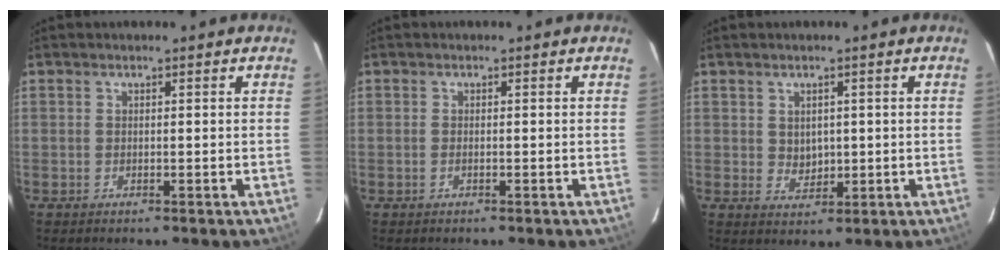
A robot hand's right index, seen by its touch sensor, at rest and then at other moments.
{"total": 0.7, "force": [-0.2, 0.1, 0.6], "torque": [-0.014, 0.000, -0.005]}
{"total": 3.1, "force": [0.6, 2.7, 1.4], "torque": [-0.019, 0.000, 0.020]}